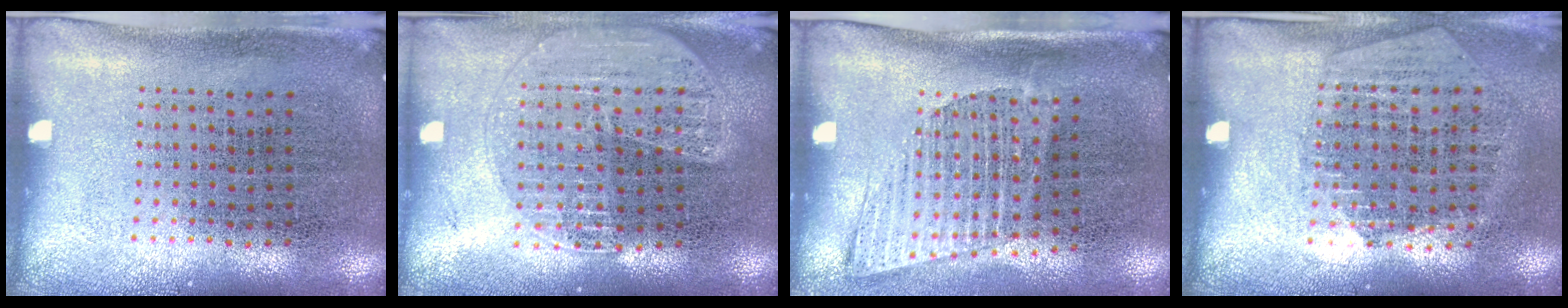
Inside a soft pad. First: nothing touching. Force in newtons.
{"total": 1.7, "press": 1.6, "slide": 0.6}
{"total": 1.4, "press": 1.1, "slide": 0.9}
{"total": 1.2, "press": 1.1, "slide": 0.5}